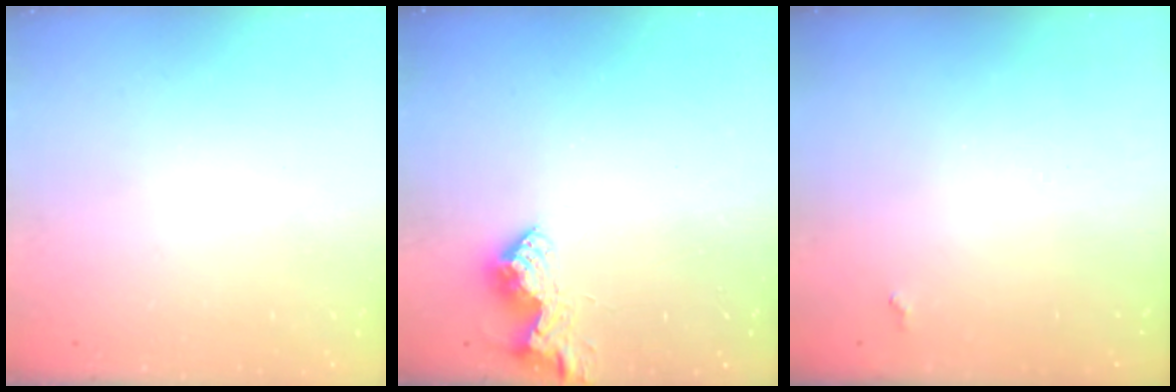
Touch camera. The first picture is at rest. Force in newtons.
{"total": 13.7, "press": 13.6, "slide": 0.9}
{"total": 2.0, "press": 2.0, "slide": 0.5}